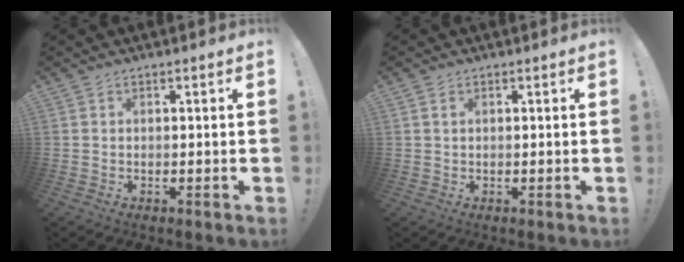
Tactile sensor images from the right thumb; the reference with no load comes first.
{"total": 1.4, "force": [0.7, 0.7, 1.0], "torque": [-0.021, 0.002, 0.013]}